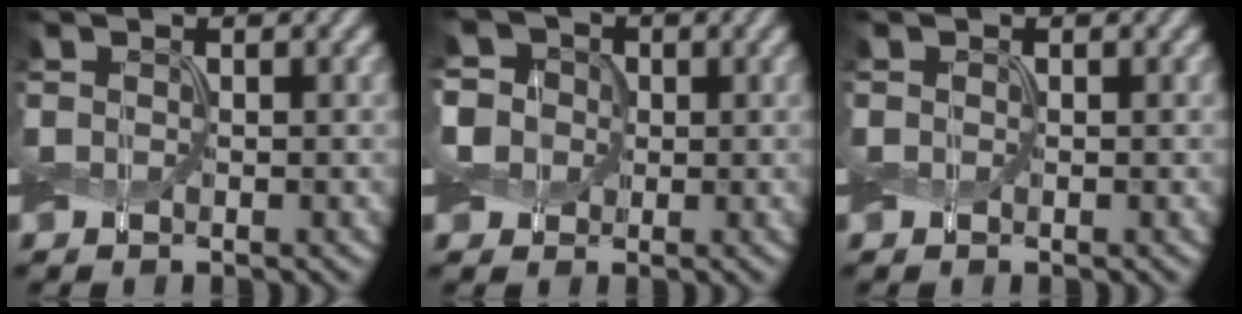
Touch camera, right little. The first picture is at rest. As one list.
[{"total": 5.9, "force": [2.0, 5.0, 2.5], "torque": [-0.058, 0.024, 0.012]}, {"total": 0.0}]